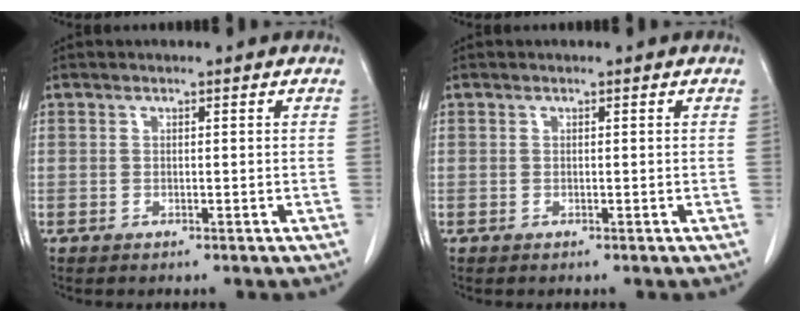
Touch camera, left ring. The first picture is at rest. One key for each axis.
{"total": 0.0}